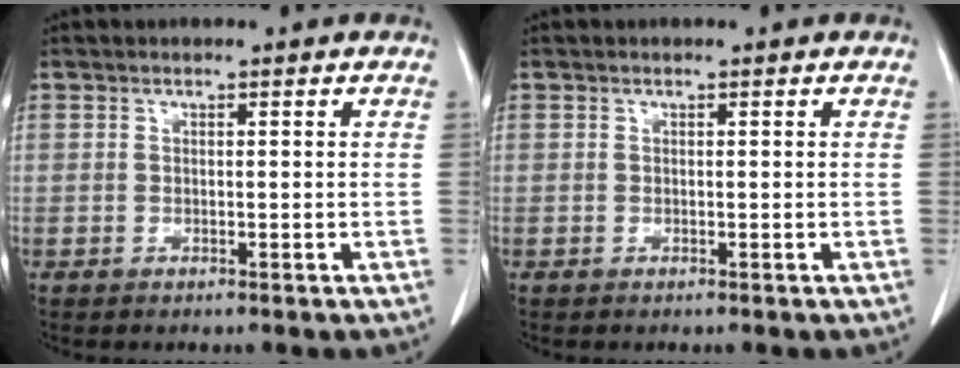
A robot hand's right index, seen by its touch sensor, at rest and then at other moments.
{"total": 0.0}